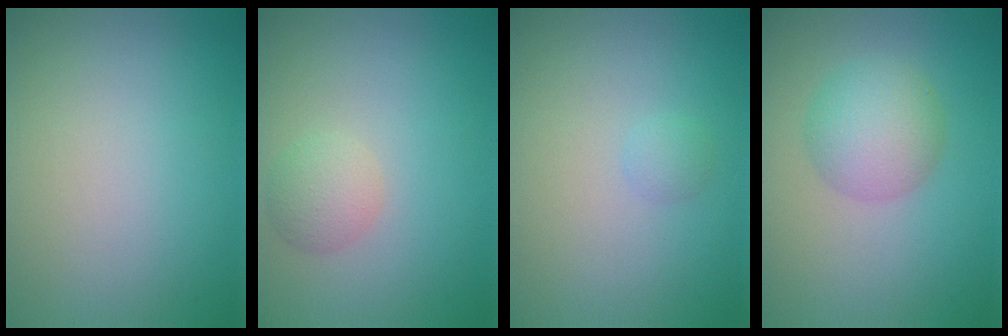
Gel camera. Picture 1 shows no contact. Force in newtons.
{"total": 2.2, "press": 2.2, "slide": 0.1}
{"total": 0.8, "press": 0.8, "slide": 0.1}
{"total": 4.2, "press": 4.2, "slide": 0.1}